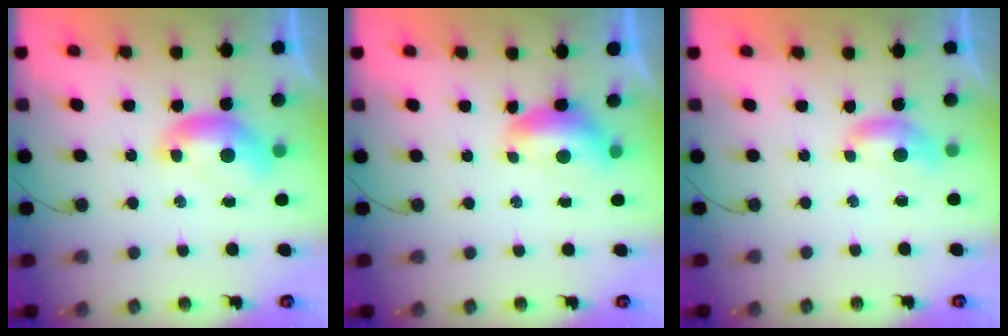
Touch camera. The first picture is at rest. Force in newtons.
{"total": 0.0}
{"total": 2.4, "press": 2.3, "slide": 0.5}